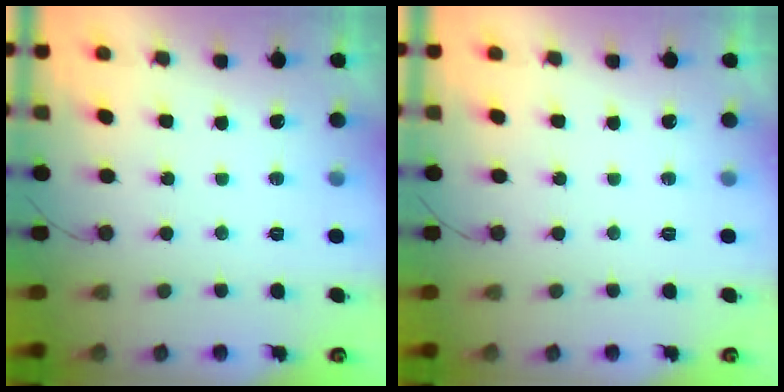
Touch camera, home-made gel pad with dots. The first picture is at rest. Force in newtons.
{"total": 0.0}